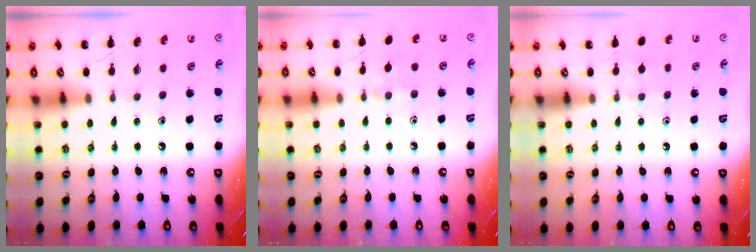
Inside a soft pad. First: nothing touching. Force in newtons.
{"total": 5.8, "press": 5.5, "slide": 1.9}
{"total": 5.5, "press": 5.2, "slide": 1.8}